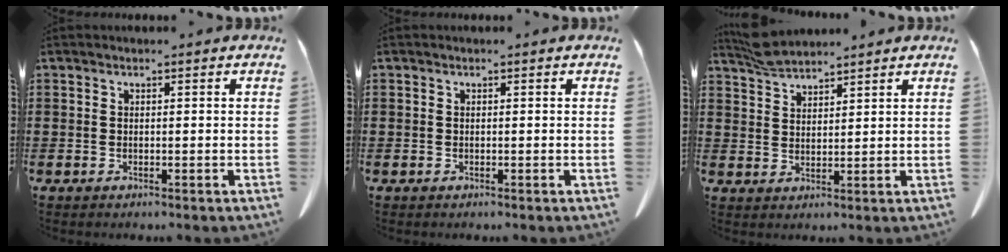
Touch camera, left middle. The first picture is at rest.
{"total": 0.0}
{"total": 3.8, "force": [3.5, 0.9, 1.0], "torque": [-0.031, -0.006, 0.068]}